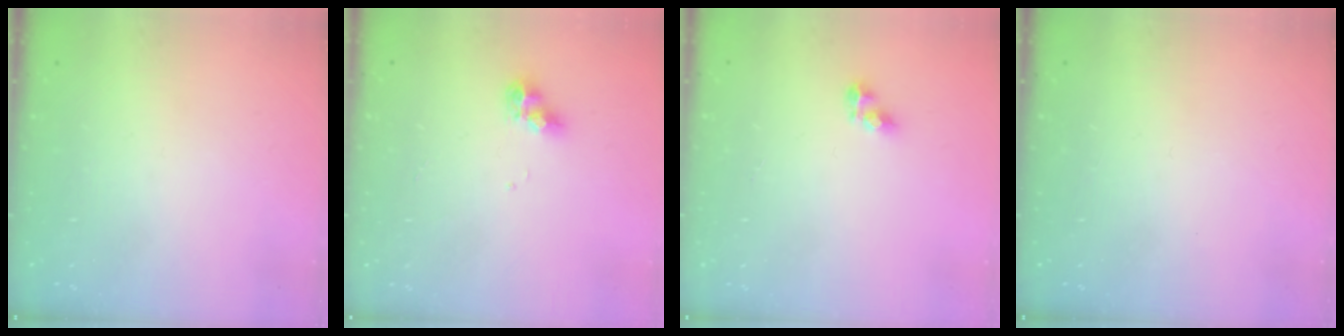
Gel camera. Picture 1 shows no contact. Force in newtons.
{"total": 7.8, "press": 7.8, "slide": 0.8}
{"total": 5.0, "press": 5.0, "slide": 0.5}
{"total": 0.0}